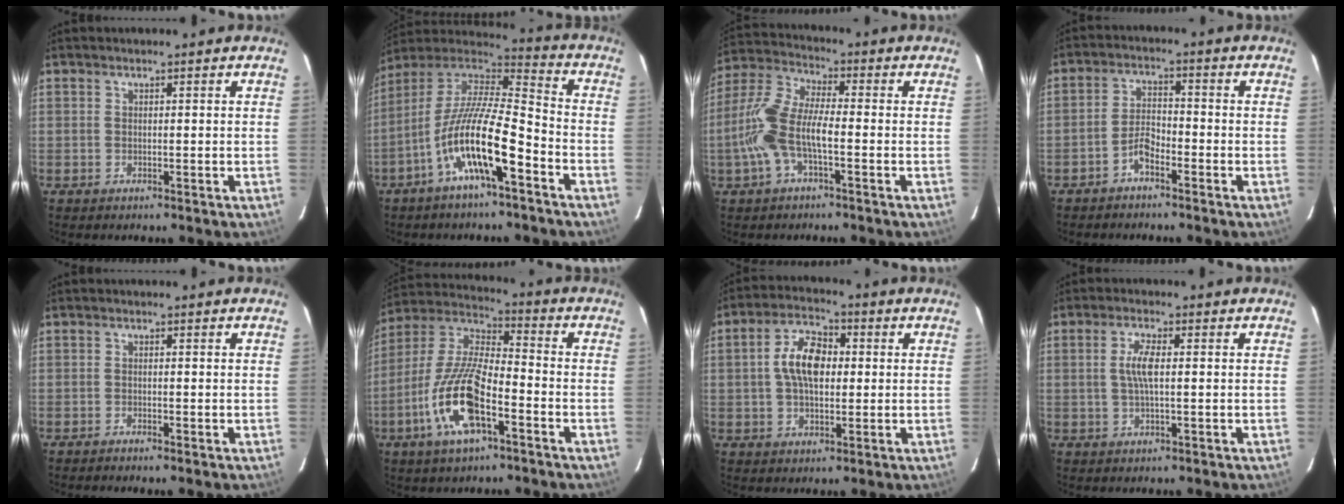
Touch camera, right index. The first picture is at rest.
{"total": 16.6, "force": [-7.9, 3.7, 14.1], "torque": [-0.263, -0.015, -0.154]}
{"total": 10.7, "force": [-2.9, 3.3, 9.8], "torque": [-0.226, 0.009, -0.060]}
{"total": 3.8, "force": [-2.8, 1.4, 2.1], "torque": [-0.049, 0.013, -0.056]}
{"total": 0.7, "force": [-0.6, -0.1, 0.4], "torque": [-0.009, 0.000, -0.013]}
{"total": 15.8, "force": [-6.9, 4.9, 13.3], "torque": [-0.279, -0.010, -0.139]}
{"total": 8.8, "force": [0.7, 5.0, 7.2], "torque": [-0.136, 0.021, 0.011]}
{"total": 4.2, "force": [0.2, 1.0, 4.0], "torque": [-0.079, 0.004, 0.006]}